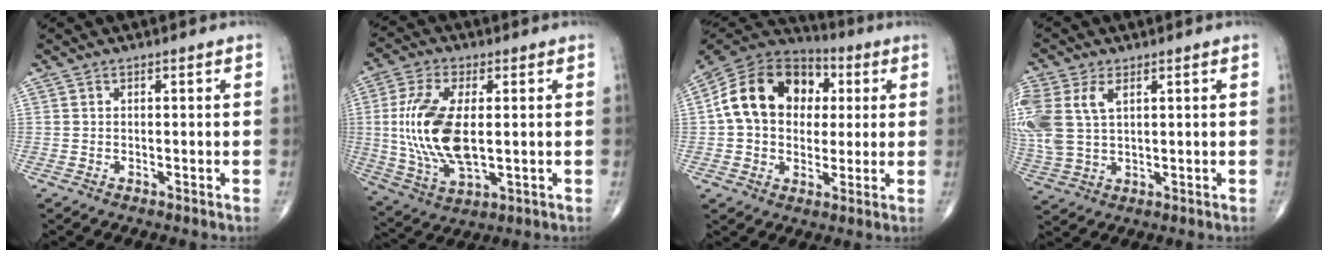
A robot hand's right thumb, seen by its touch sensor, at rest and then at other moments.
{"total": 15.9, "force": [0.7, 7.6, 13.9], "torque": [-0.295, -0.010, 0.020]}
{"total": 18.0, "force": [2.6, 13.6, 11.4], "torque": [-0.172, 0.024, 0.036]}
{"total": 12.7, "force": [3.6, 7.8, 9.3], "torque": [-0.246, 0.006, 0.080]}